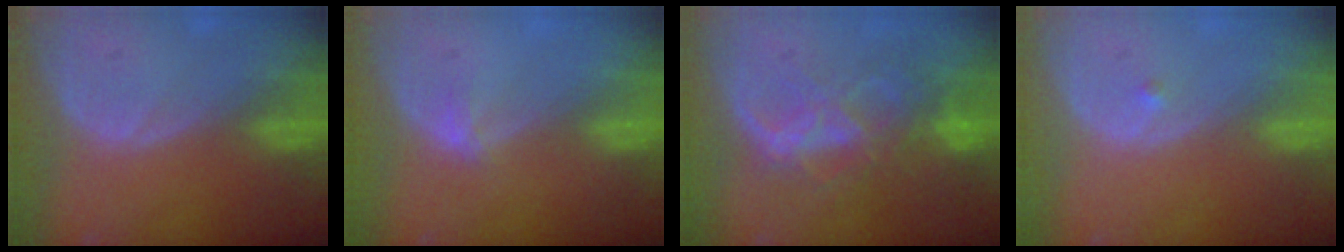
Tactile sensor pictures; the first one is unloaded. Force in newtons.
{"total": 1.3, "press": 0.9, "slide": 0.9}
{"total": 8.7, "press": 7.4, "slide": 4.6}
{"total": 0.5, "press": 0.4, "slide": 0.3}